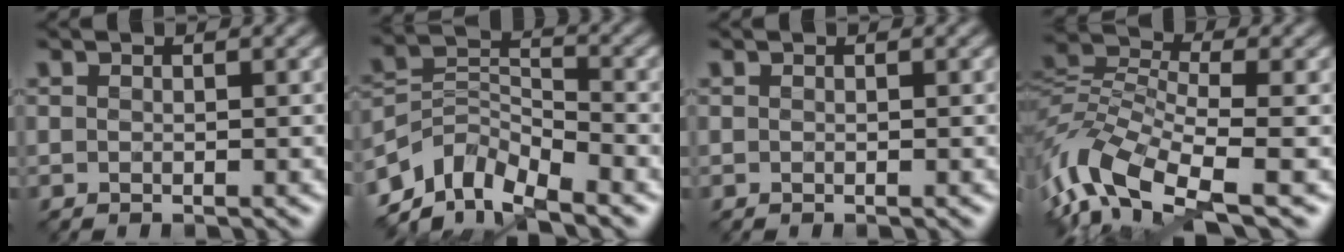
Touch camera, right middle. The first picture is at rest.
{"total": 6.1, "force": [-5.0, 2.6, 2.4], "torque": [-0.034, -0.004, -0.104]}
{"total": 0.0}
{"total": 8.9, "force": [-4.3, 3.7, 6.9], "torque": [-0.143, 0.001, -0.102]}